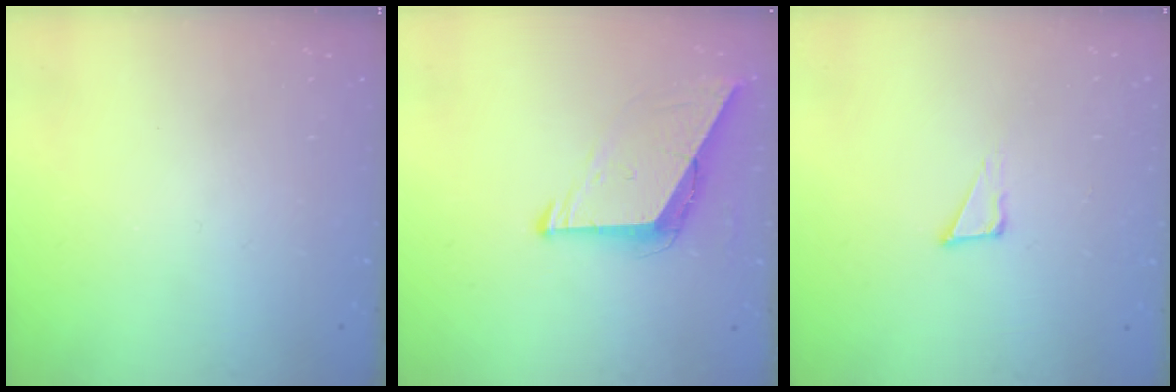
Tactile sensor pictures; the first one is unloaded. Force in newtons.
{"total": 7.1, "press": 7.1, "slide": 0.5}
{"total": 4.4, "press": 4.3, "slide": 0.8}